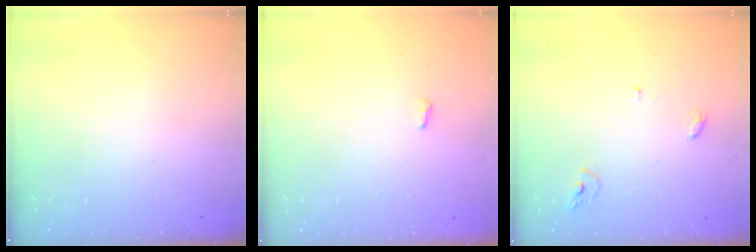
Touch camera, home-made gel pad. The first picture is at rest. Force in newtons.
{"total": 2.8, "press": 2.8, "slide": 0.5}
{"total": 5.4, "press": 5.4, "slide": 0.2}